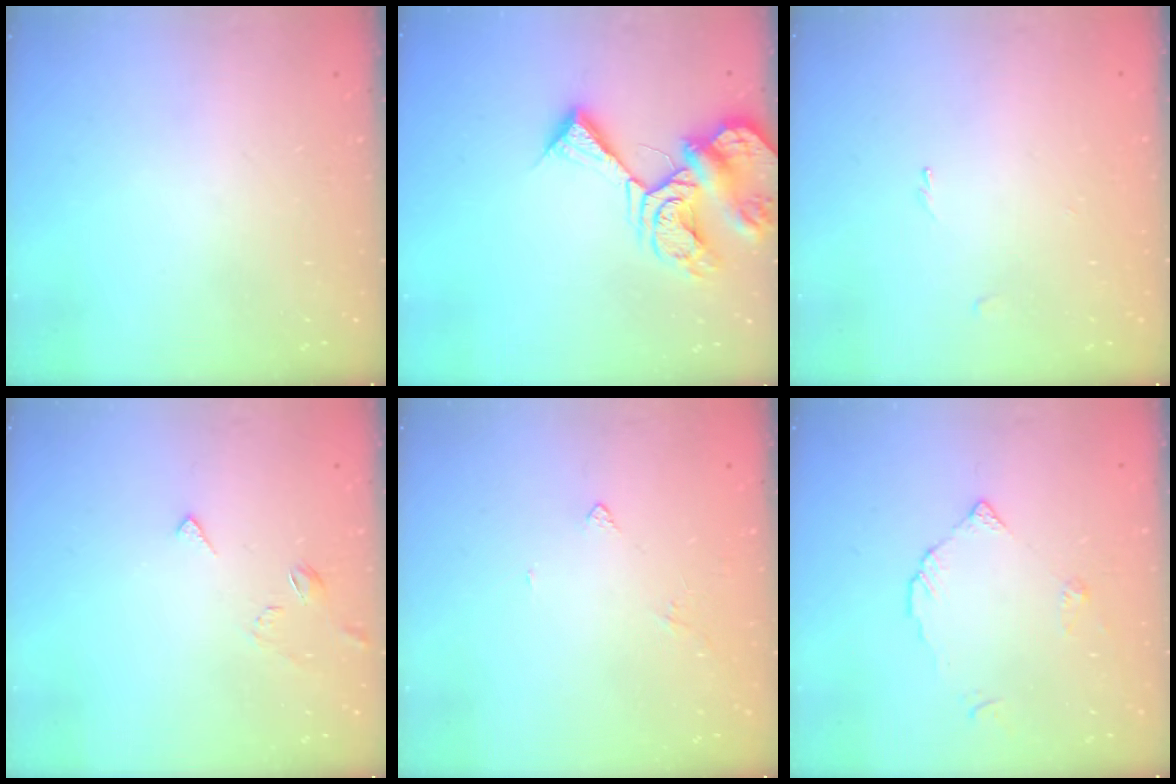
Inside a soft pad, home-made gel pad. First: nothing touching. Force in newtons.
{"total": 11.8, "press": 11.7, "slide": 1.4}
{"total": 0.0}
{"total": 3.1, "press": 3.0, "slide": 0.6}
{"total": 2.6, "press": 2.6, "slide": 0.6}
{"total": 3.7, "press": 3.7, "slide": 0.4}